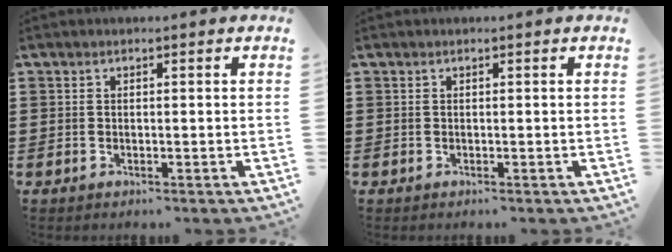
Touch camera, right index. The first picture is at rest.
{"total": 0.0}